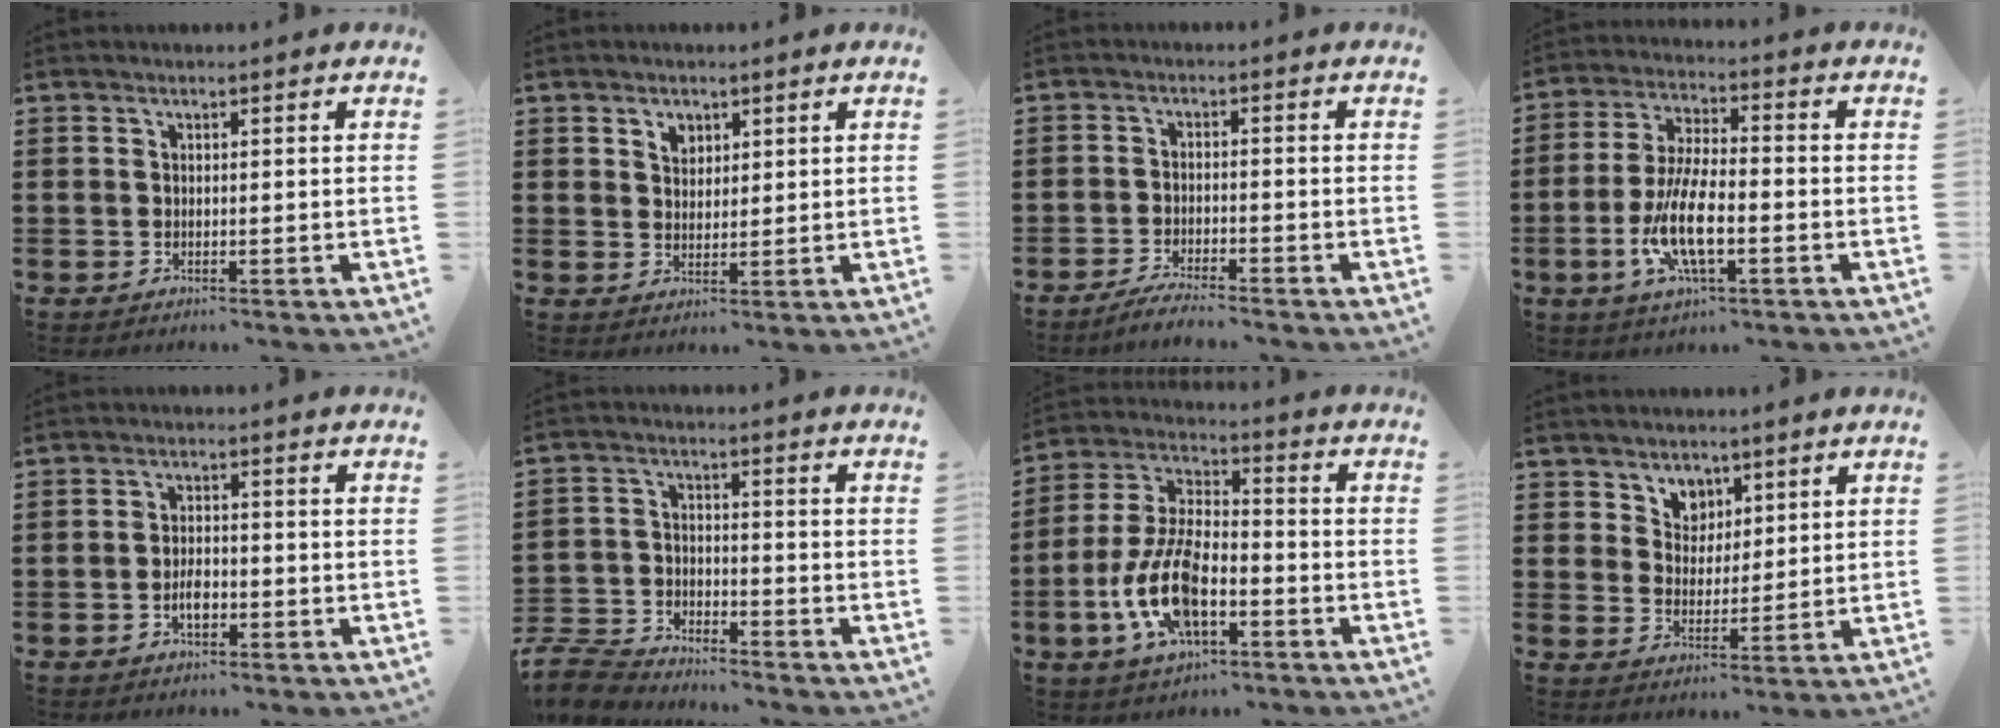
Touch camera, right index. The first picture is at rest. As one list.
[{"total": 2.6, "force": [1.7, 1.8, 0.9], "torque": [-0.016, 0.003, 0.029]}, {"total": 2.9, "force": [-2.8, -0.2, 0.8], "torque": [-0.016, 0.001, -0.055]}, {"total": 10.3, "force": [-3.3, 3.3, 9.2], "torque": [-0.203, -0.013, -0.064]}, {"total": 3.4, "force": [-1.3, 1.6, 2.7], "torque": [-0.057, 0.001, -0.024]}, {"total": 6.0, "force": [-5.8, 1.2, 0.9], "torque": [-0.040, 0.004, -0.121]}, {"total": 11.4, "force": [-4.4, 5.2, 9.1], "torque": [-0.226, -0.007, -0.089]}, {"total": 4.9, "force": [3.1, 3.8, 0.1], "torque": [-0.018, 0.002, 0.057]}]